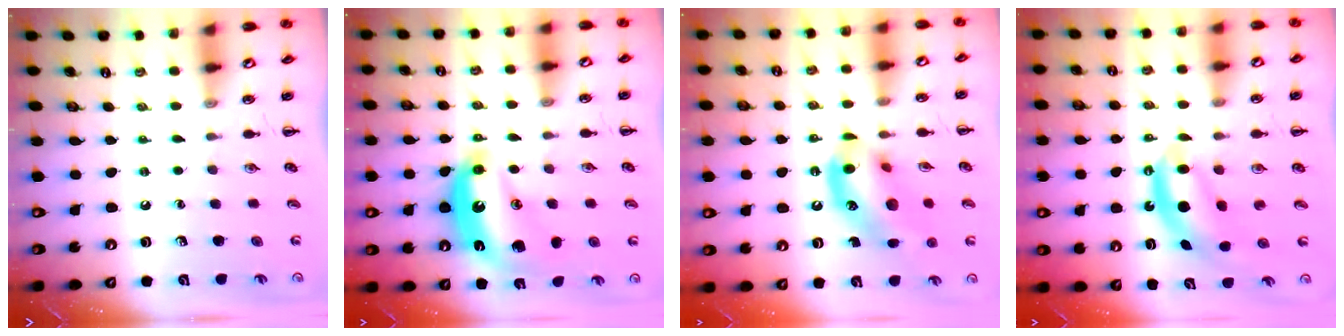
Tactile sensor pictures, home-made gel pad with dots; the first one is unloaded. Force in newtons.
{"total": 15.3, "press": 15.3, "slide": 1.3}
{"total": 14.8, "press": 14.6, "slide": 2.4}
{"total": 7.4, "press": 7.3, "slide": 1.2}